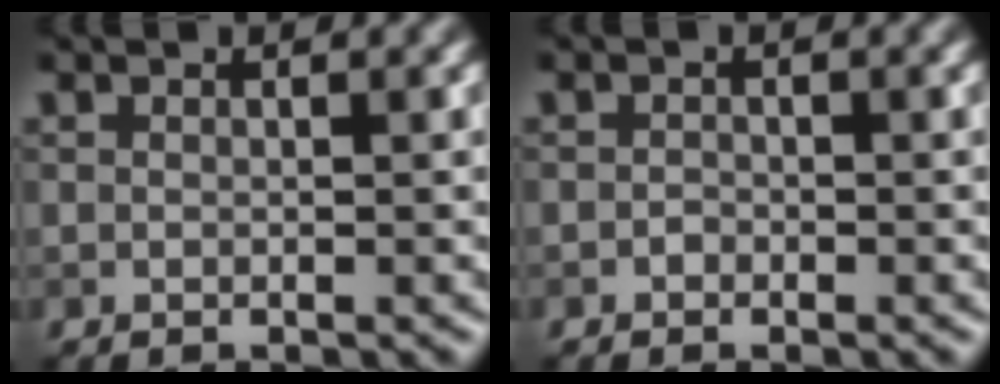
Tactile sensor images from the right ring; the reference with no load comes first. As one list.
[{"total": 0.6, "force": [-0.4, 0.5, 0.1], "torque": [0.000, -0.006, -0.010]}]